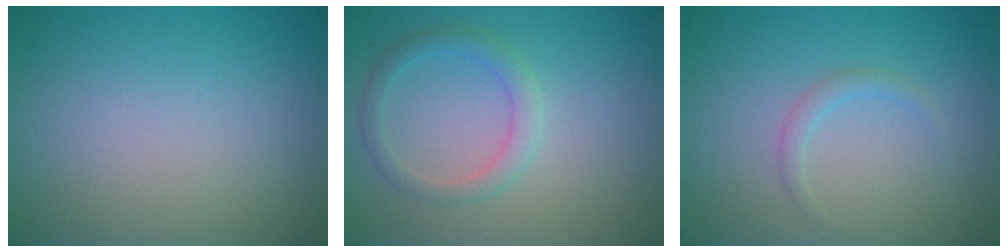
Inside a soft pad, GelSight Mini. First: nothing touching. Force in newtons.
{"total": 2.2, "press": 2.2, "slide": 0.1}
{"total": 1.1, "press": 1.1, "slide": 0.1}